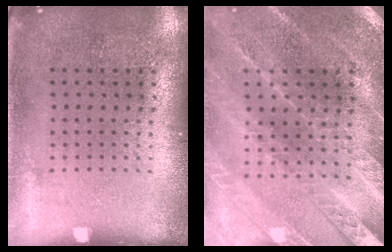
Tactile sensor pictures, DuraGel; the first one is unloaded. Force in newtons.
{"total": 2.4, "press": 2.4, "slide": 0.2}